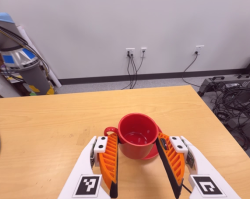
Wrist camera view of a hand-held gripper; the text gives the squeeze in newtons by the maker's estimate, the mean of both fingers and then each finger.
{"total": 2.9, "left": 2.6, "right": 3.2}